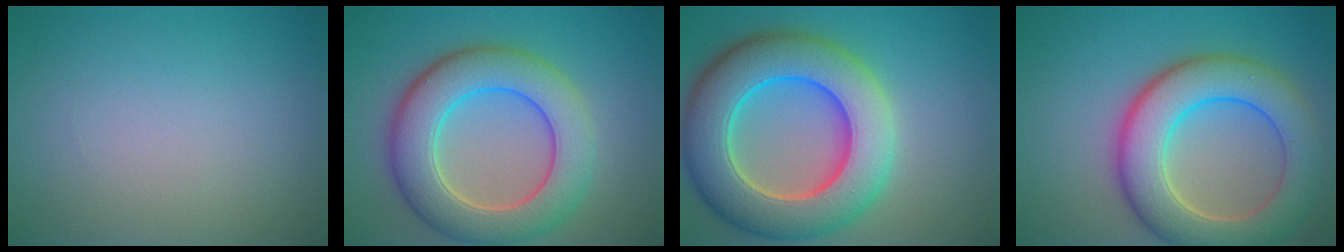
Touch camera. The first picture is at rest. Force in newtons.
{"total": 8.8, "press": 8.8, "slide": 0.8}
{"total": 11.6, "press": 11.6, "slide": 0.7}
{"total": 9.2, "press": 9.2, "slide": 0.6}